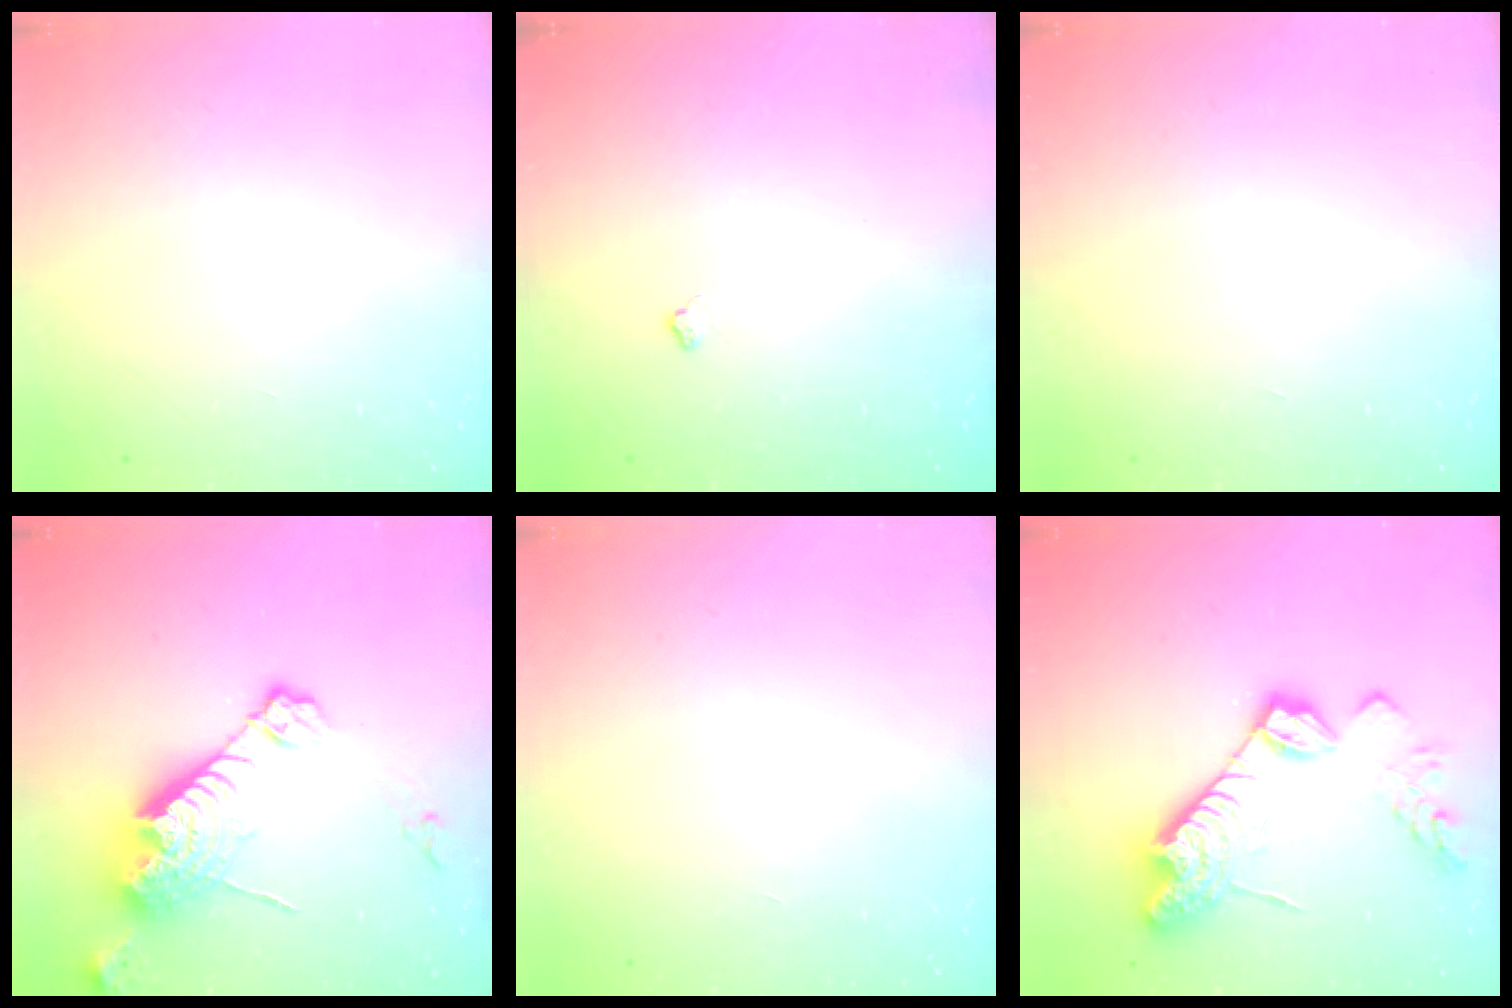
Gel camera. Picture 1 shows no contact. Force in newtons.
{"total": 4.4, "press": 4.4, "slide": 0.6}
{"total": 0.0}
{"total": 17.1, "press": 17.0, "slide": 1.7}
{"total": 0.0}
{"total": 18.6, "press": 18.5, "slide": 1.5}